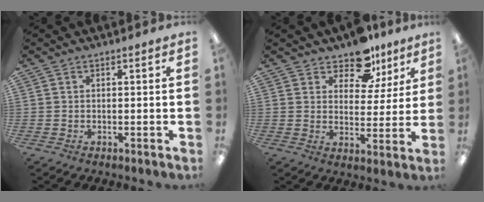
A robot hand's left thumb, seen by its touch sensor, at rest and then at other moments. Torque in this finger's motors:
{"motor_torque": [1.29, 0.91, 1.19, -0.66, 0.01]}